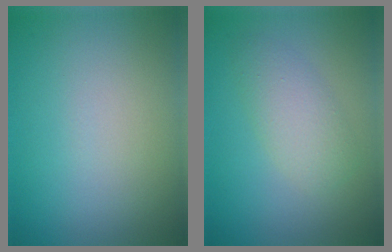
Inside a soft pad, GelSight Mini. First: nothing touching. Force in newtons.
{"total": 3.1, "press": 3.1, "slide": 0.2}